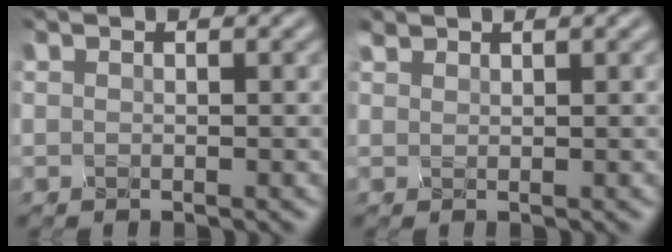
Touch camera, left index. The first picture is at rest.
{"total": 0.7, "force": [0.4, -0.3, -0.4], "torque": [-0.001, 0.002, 0.023]}